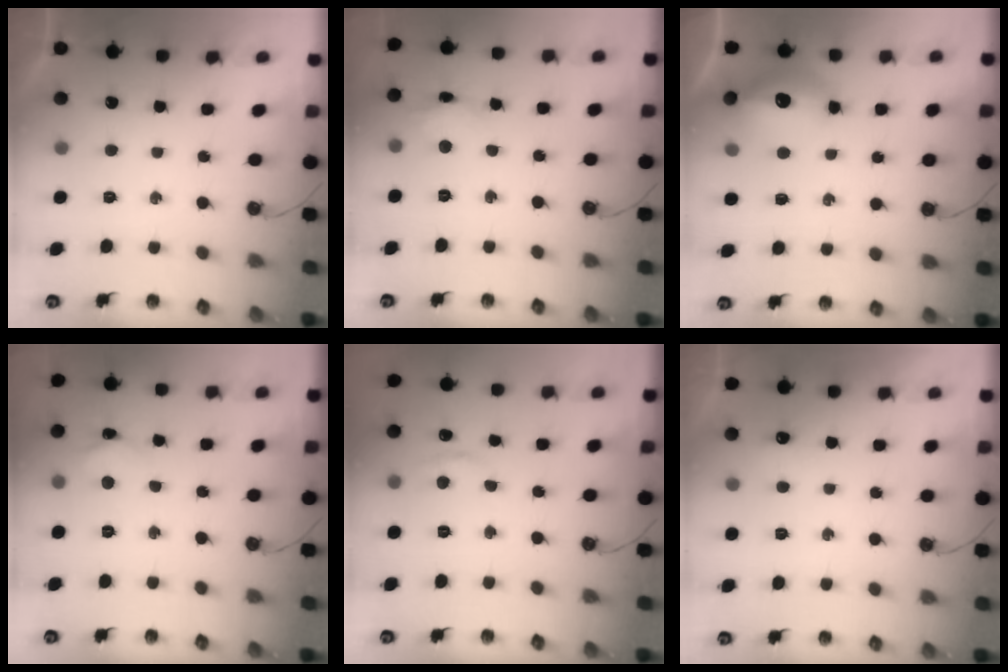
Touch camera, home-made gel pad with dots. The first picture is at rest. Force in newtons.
{"total": 7.4, "press": 7.4, "slide": 0.6}
{"total": 14.5, "press": 14.4, "slide": 1.1}
{"total": 4.0, "press": 4.0, "slide": 0.4}
{"total": 5.5, "press": 5.4, "slide": 0.7}
{"total": 3.2, "press": 3.1, "slide": 0.5}